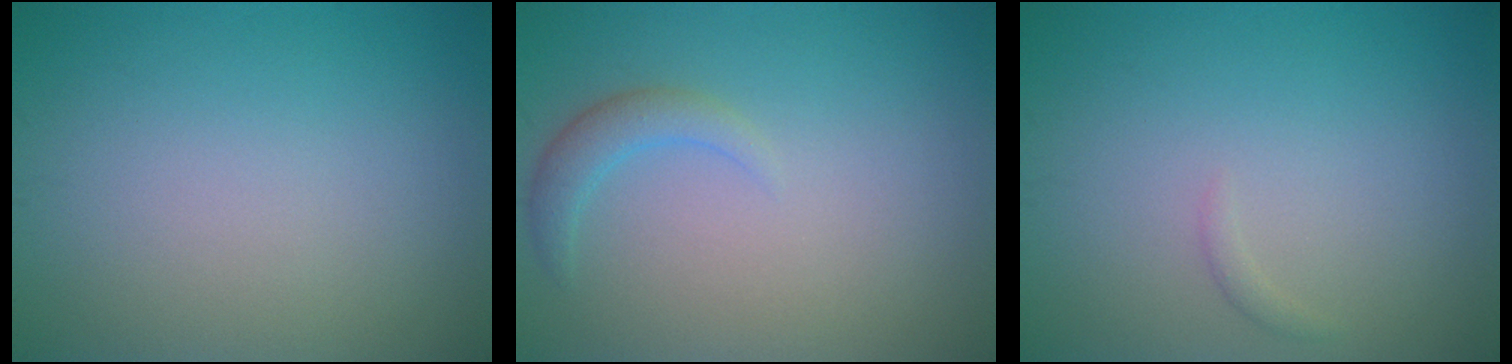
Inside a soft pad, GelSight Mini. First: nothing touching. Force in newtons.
{"total": 1.9, "press": 1.9, "slide": 0.2}
{"total": 0.6, "press": 0.6, "slide": 0.1}